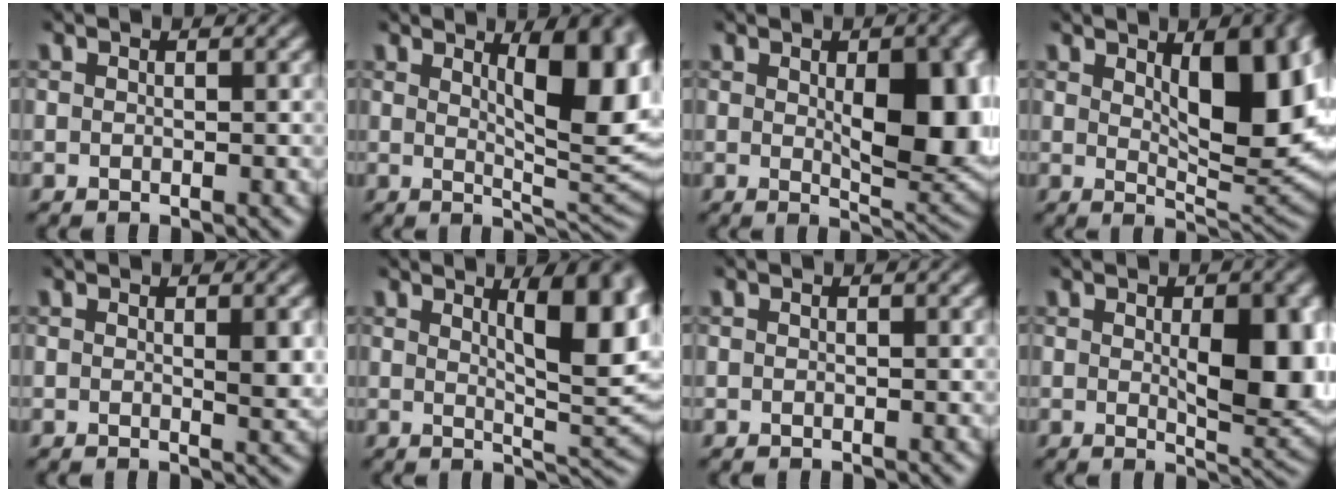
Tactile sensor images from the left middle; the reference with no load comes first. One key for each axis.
{"total": 9.5, "fx": 2.7, "fy": 3.3, "fz": 8.5, "tx": -0.094, "ty": 0.003, "tz": 0.042}
{"total": 9.1, "fx": 0.6, "fy": 4.1, "fz": 8.1, "tx": -0.114, "ty": -0.006, "tz": 0.020}
{"total": 9.3, "fx": 2.4, "fy": 3.7, "fz": 8.1, "tx": -0.118, "ty": -0.004, "tz": 0.043}
{"total": 1.9, "fx": 0.3, "fy": 0.4, "fz": 1.8, "tx": -0.025, "ty": -0.003, "tz": 0.005}
{"total": 8.8, "fx": 3.0, "fy": 2.6, "fz": 7.8, "tx": -0.091, "ty": 0.003, "tz": 0.048}
{"total": 0.0}
{"total": 7.5, "fx": 0.5, "fy": 3.0, "fz": 6.9, "tx": -0.095, "ty": -0.006, "tz": 0.015}